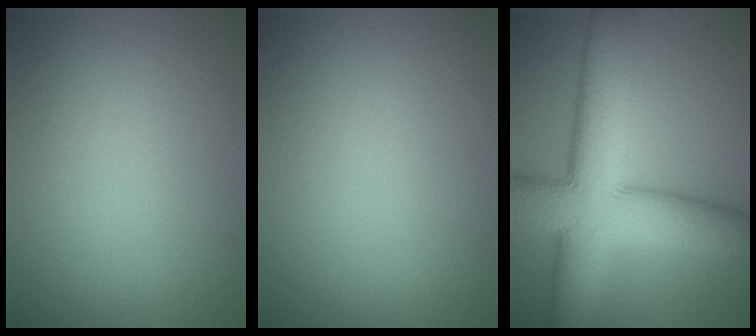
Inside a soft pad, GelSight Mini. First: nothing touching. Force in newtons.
{"total": 0.0}
{"total": 11.8, "press": 11.8, "slide": 0.5}